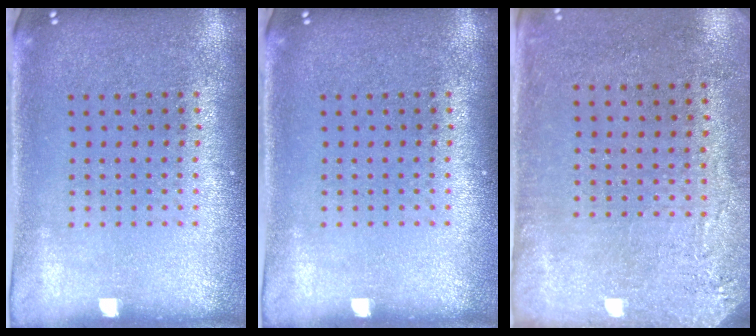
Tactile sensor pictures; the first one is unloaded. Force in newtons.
{"total": 0.0}
{"total": 2.8, "press": 2.4, "slide": 1.6}